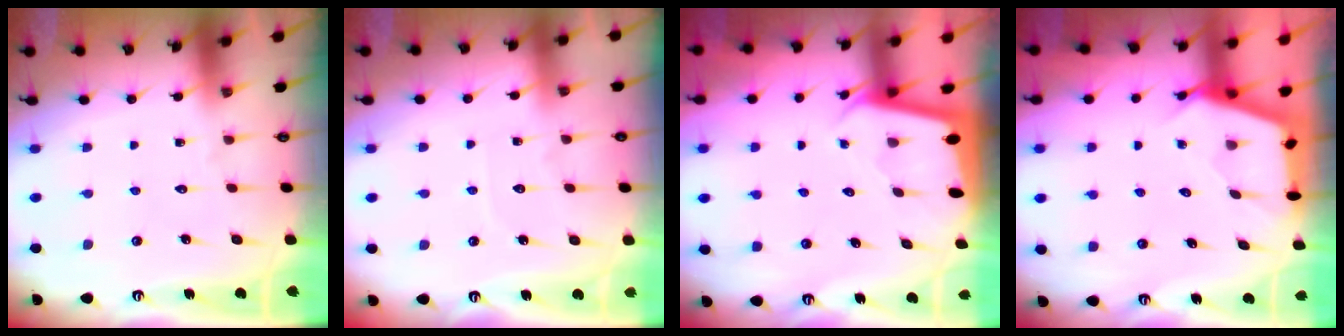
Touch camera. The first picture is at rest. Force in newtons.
{"total": 4.2, "press": 4.2, "slide": 0.5}
{"total": 1.8, "press": 1.8, "slide": 0.1}
{"total": 2.7, "press": 2.7, "slide": 0.3}